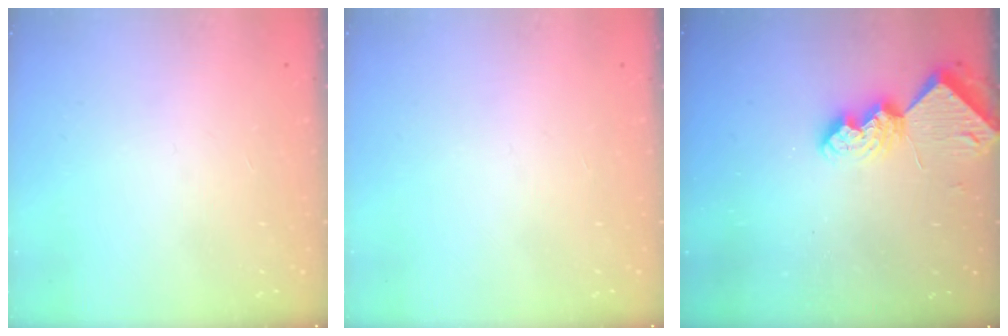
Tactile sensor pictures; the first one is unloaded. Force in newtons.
{"total": 0.0}
{"total": 8.8, "press": 8.7, "slide": 0.9}